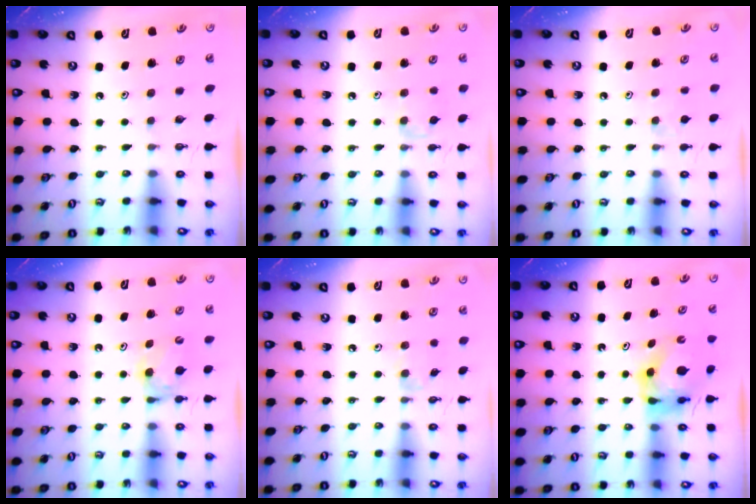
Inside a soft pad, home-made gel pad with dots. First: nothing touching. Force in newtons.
{"total": 5.4, "press": 5.3, "slide": 1.0}
{"total": 4.2, "press": 4.1, "slide": 0.5}
{"total": 5.4, "press": 5.4, "slide": 0.6}
{"total": 3.7, "press": 3.6, "slide": 0.6}
{"total": 5.7, "press": 5.7, "slide": 0.3}